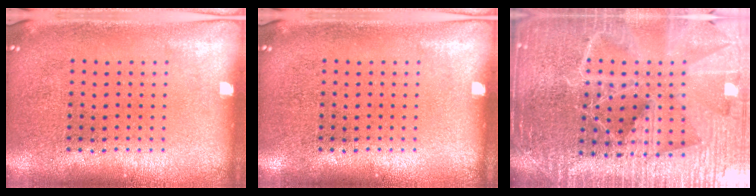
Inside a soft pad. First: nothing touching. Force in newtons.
{"total": 0.0}
{"total": 5.3, "press": 4.7, "slide": 2.3}